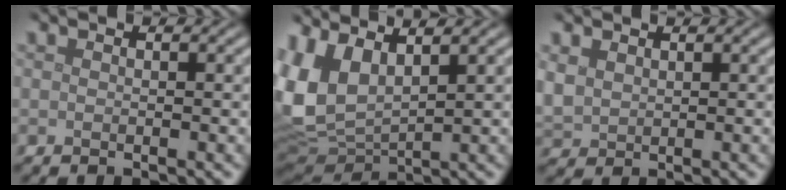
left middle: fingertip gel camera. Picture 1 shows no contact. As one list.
[{"total": 7.8, "force": [2.5, 4.6, 5.8], "torque": [-0.157, -0.001, 0.053]}, {"total": 1.9, "force": [1.1, 1.3, 0.8], "torque": [-0.024, -0.001, 0.028]}]